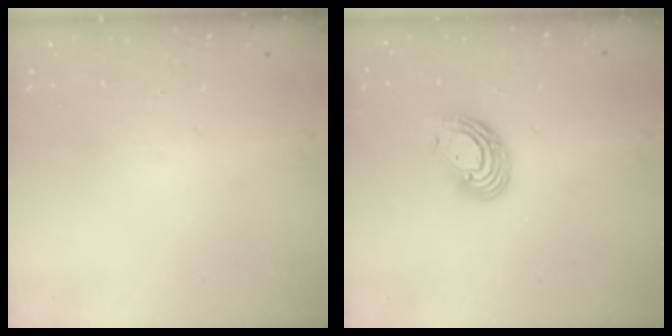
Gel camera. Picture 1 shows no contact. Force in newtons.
{"total": 9.5, "press": 9.4, "slide": 1.7}